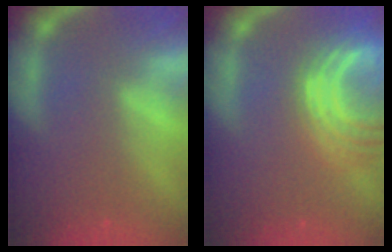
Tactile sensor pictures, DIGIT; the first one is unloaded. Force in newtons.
{"total": 8.1}